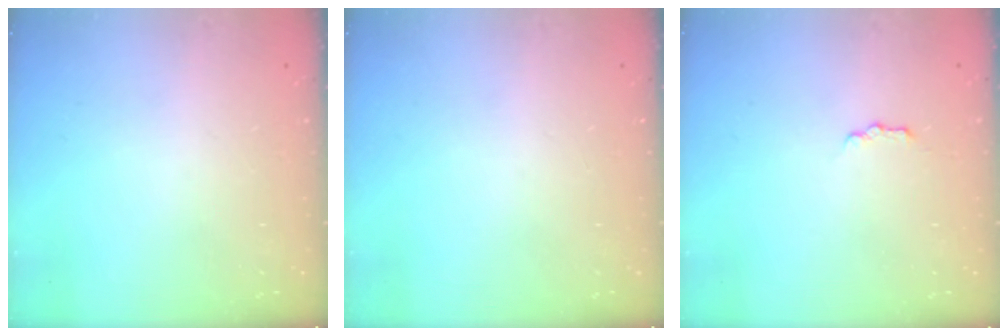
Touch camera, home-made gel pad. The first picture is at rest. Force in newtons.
{"total": 0.0}
{"total": 3.5, "press": 3.4, "slide": 0.5}